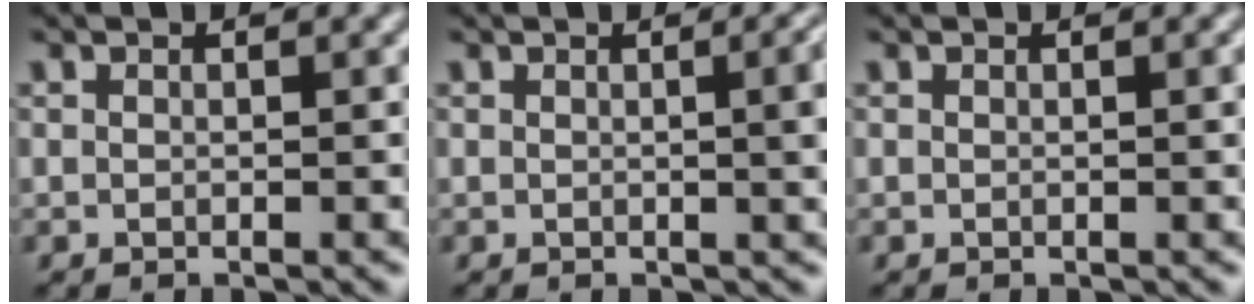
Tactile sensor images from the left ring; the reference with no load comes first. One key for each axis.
{"total": 4.0, "fx": 0.3, "fy": 1.5, "fz": 3.7, "tx": -0.029, "ty": 0.009, "tz": 0.003}
{"total": 0.7, "fx": 0.1, "fy": 0.1, "fz": 0.6, "tx": -0.007, "ty": 0.001, "tz": 0.001}